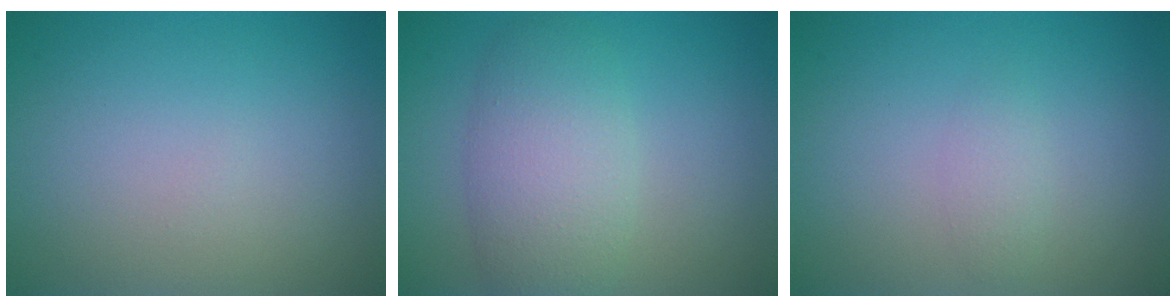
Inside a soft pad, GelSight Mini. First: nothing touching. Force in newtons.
{"total": 5.2, "press": 5.2, "slide": 0.1}
{"total": 1.1, "press": 1.1, "slide": 0.0}